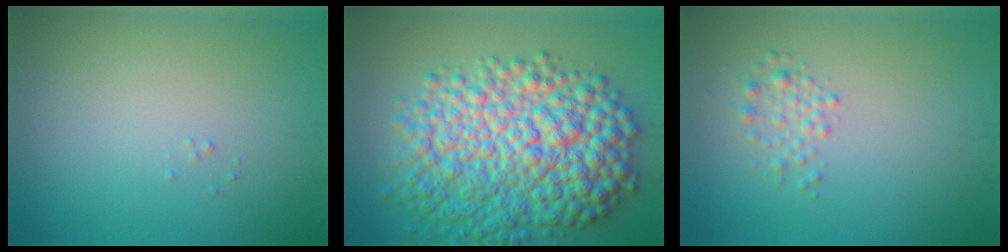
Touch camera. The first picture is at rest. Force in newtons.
{"total": 12.1, "press": 12.1, "slide": 0.1}
{"total": 1.6, "press": 1.6, "slide": 0.1}